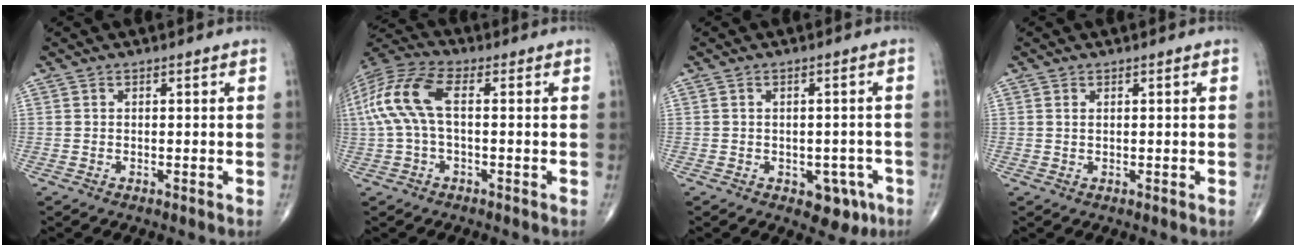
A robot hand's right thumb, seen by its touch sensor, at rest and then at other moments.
{"total": 12.4, "force": [0.9, 5.8, 11.0], "torque": [-0.260, 0.033, 0.013]}
{"total": 5.8, "force": [-2.5, 3.8, 3.6], "torque": [-0.016, 0.012, -0.027]}
{"total": 0.6, "force": [0.2, 0.3, 0.4], "torque": [-0.010, 0.002, 0.004]}